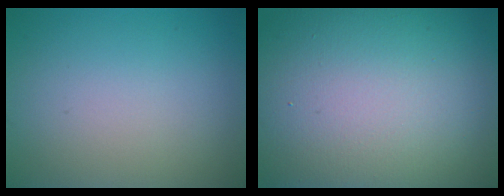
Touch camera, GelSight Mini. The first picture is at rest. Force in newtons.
{"total": 20.4, "press": 20.4, "slide": 1.8}